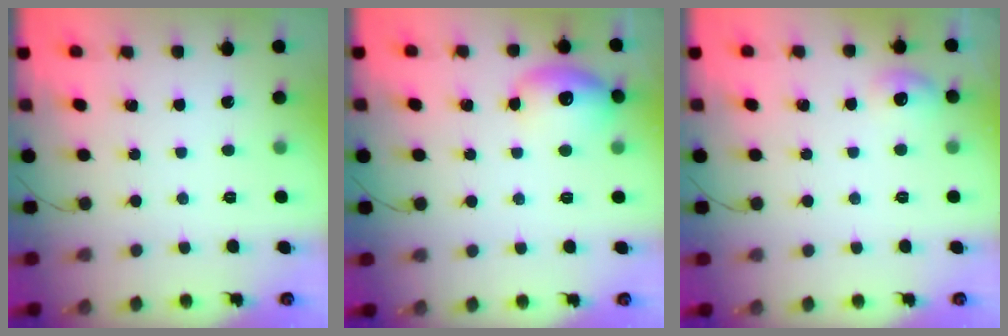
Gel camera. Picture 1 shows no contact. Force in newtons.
{"total": 11.0, "press": 10.8, "slide": 1.8}
{"total": 5.9, "press": 5.7, "slide": 1.5}